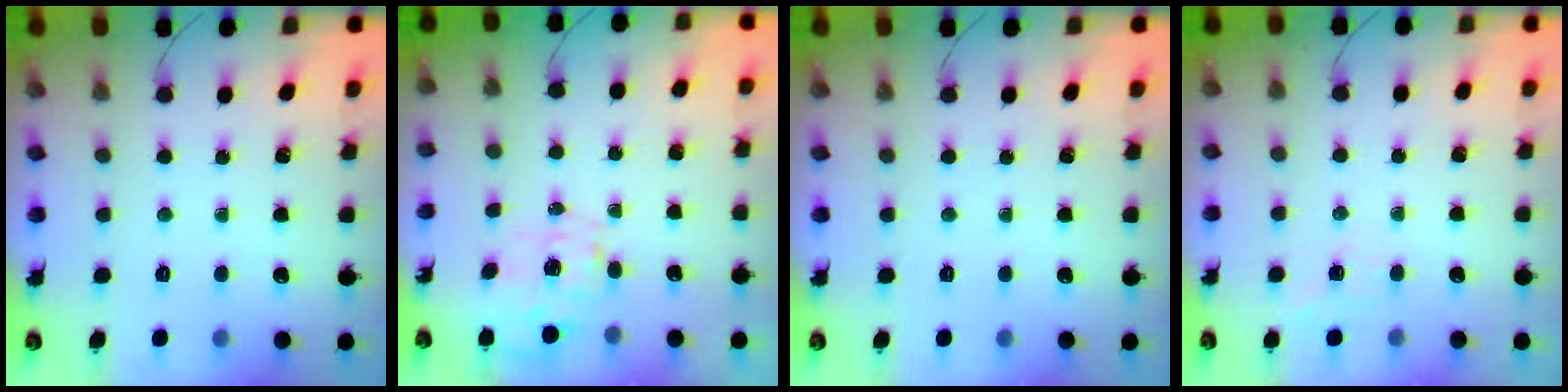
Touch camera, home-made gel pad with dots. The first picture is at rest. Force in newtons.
{"total": 8.2, "press": 8.2, "slide": 0.8}
{"total": 0.0}
{"total": 2.3, "press": 1.6, "slide": 1.7}